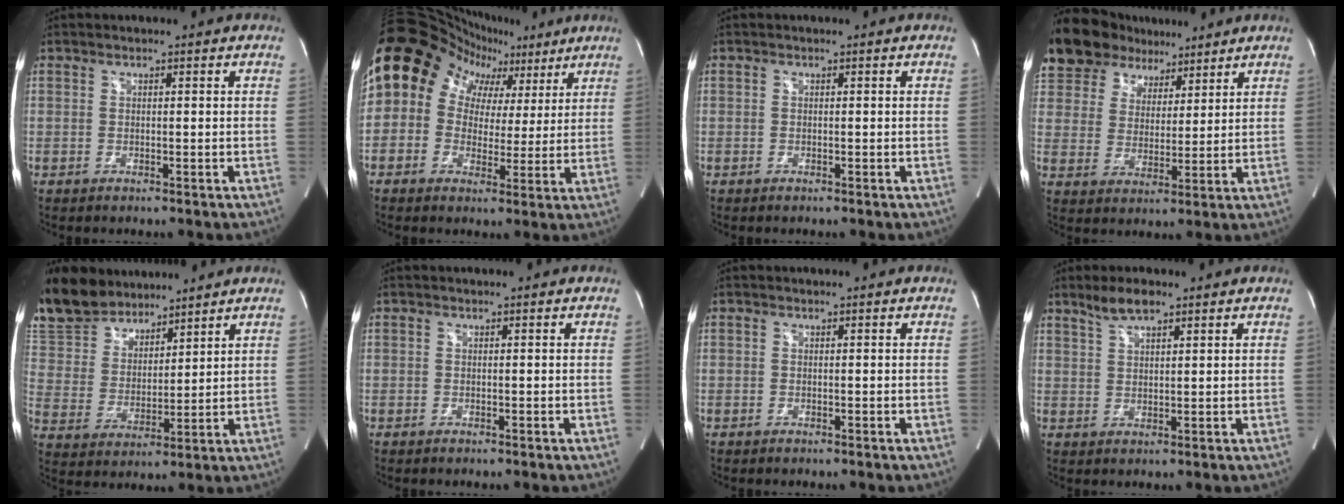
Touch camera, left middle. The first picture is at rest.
{"total": 16.9, "force": [6.8, 13.6, 7.3], "torque": [-0.122, 0.082, 0.102]}
{"total": 0.0}
{"total": 17.5, "force": [13.4, 9.5, 6.1], "torque": [-0.146, 0.045, 0.239]}
{"total": 15.0, "force": [13.1, 5.7, 4.4], "torque": [-0.095, 0.031, 0.255]}
{"total": 0.0}
{"total": 0.0}
{"total": 4.2, "force": [3.1, 1.0, 2.5], "torque": [-0.057, 0.008, 0.063]}